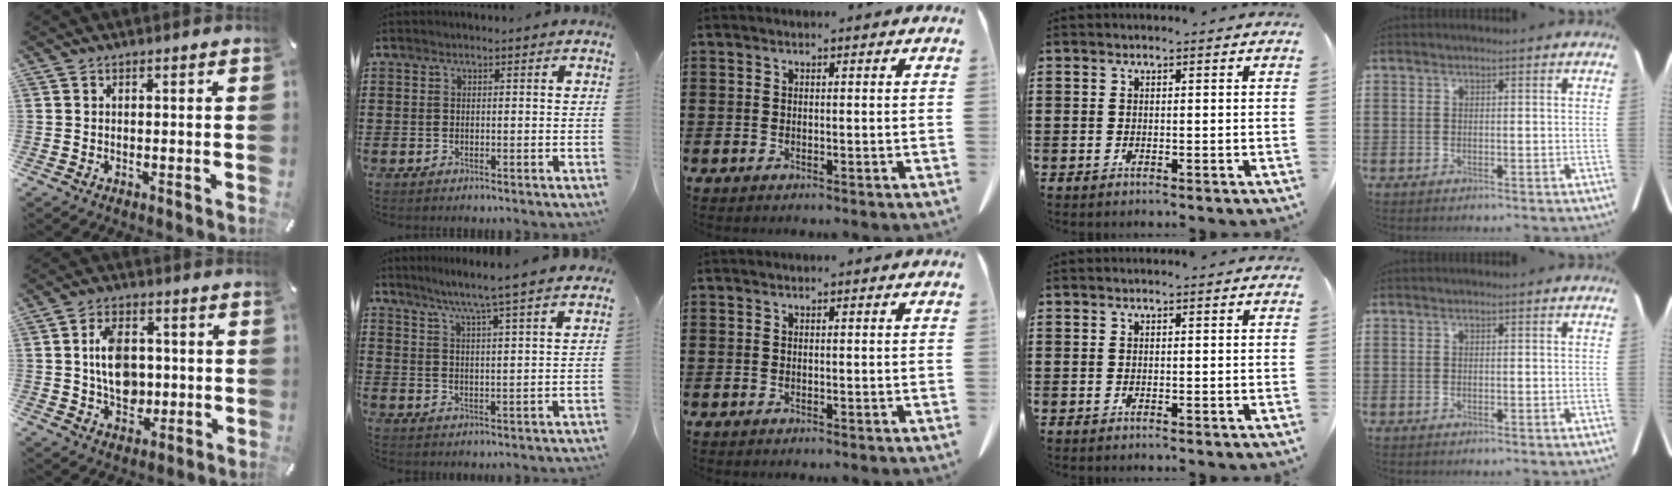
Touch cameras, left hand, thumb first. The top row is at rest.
{"thumb": {"total": 10.5, "force": [0.3, 7.8, 7.1], "torque": [-0.117, 0.008, 0.005]}, "index": {"total": 5.7, "force": [4.9, -1.5, 2.4], "torque": [-0.064, -0.029, 0.080]}}